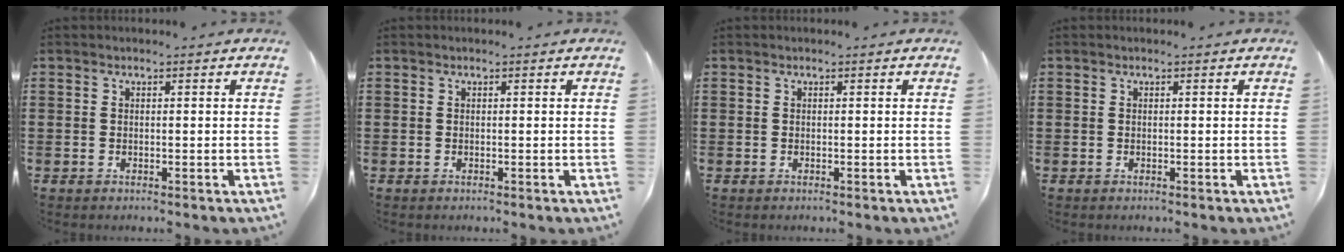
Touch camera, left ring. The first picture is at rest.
{"total": 0.0}
{"total": 0.0}
{"total": 0.0}